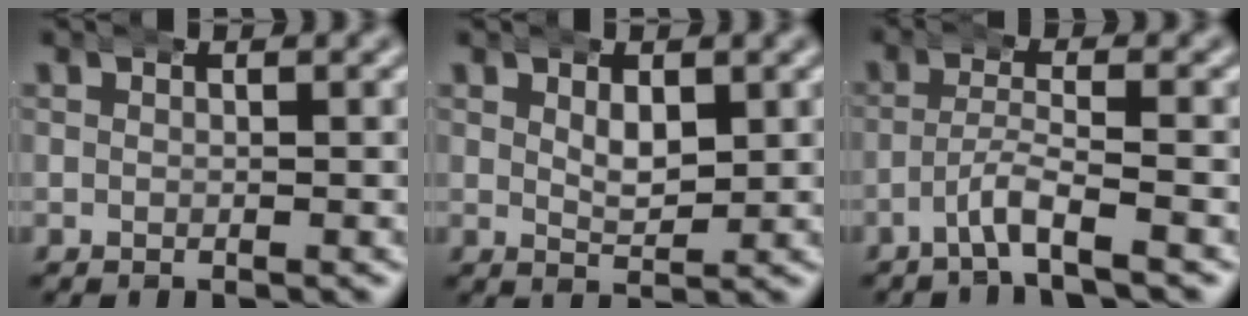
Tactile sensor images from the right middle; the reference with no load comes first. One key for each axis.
{"total": 2.7, "fx": 1.2, "fy": 1.3, "fz": 2.0, "tx": -0.030, "ty": -0.009, "tz": 0.025}
{"total": 2.8, "fx": -2.2, "fy": -0.3, "fz": 1.8, "tx": -0.030, "ty": 0.005, "tz": -0.042}